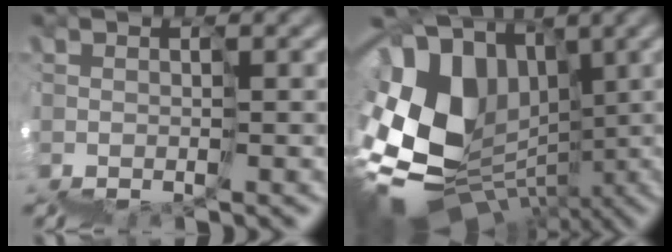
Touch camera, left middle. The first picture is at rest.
{"total": 10.5, "force": [3.1, 8.4, 5.6], "torque": [-0.133, 0.034, 0.057]}